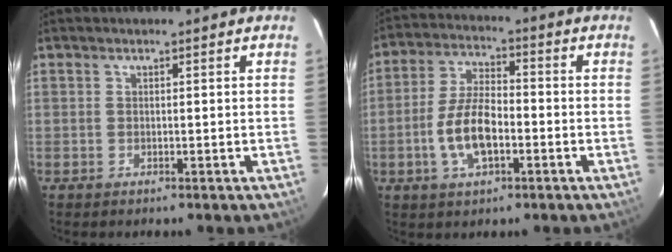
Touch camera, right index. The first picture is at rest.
{"total": 9.7, "force": [-3.0, 4.3, 8.1], "torque": [-0.167, 0.003, -0.054]}